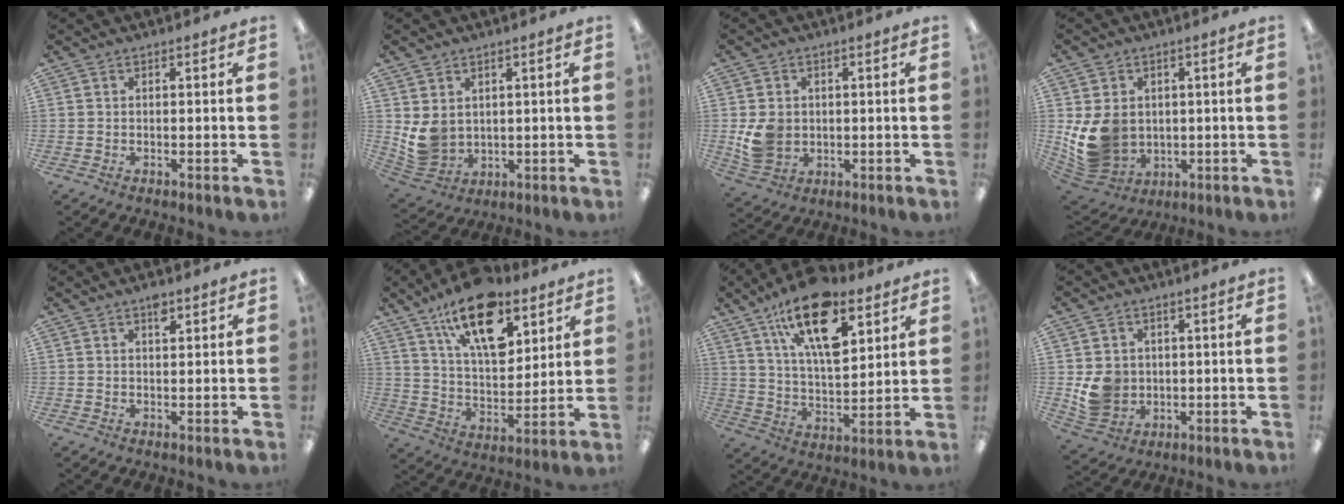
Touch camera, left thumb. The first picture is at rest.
{"total": 6.9, "force": [2.2, 5.7, 3.2], "torque": [-0.080, -0.006, 0.045]}
{"total": 6.9, "force": [0.1, 6.1, 3.1], "torque": [-0.060, 0.010, 0.005]}
{"total": 12.1, "force": [0.4, 10.3, 6.3], "torque": [-0.160, -0.007, 0.015]}
{"total": 2.4, "force": [1.7, 1.1, 1.4], "torque": [-0.015, -0.005, 0.026]}
{"total": 19.3, "force": [12.0, 9.3, 12.0], "torque": [-0.188, -0.055, 0.205]}
{"total": 19.5, "force": [11.5, 8.7, 13.1], "torque": [-0.212, -0.050, 0.194]}
{"total": 7.4, "force": [0.4, 6.9, 2.8], "torque": [-0.059, 0.010, 0.014]}